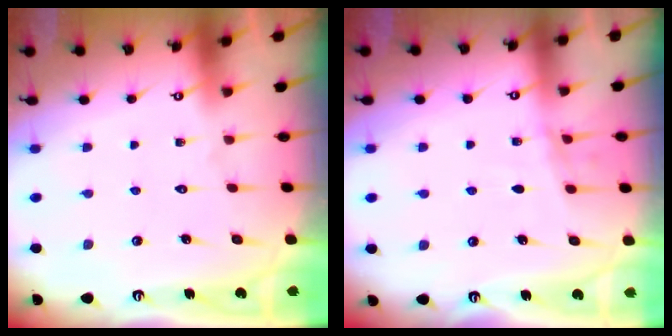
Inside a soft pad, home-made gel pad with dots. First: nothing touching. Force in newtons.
{"total": 3.9, "press": 3.9, "slide": 0.4}